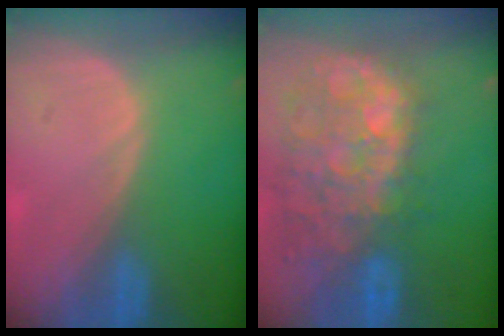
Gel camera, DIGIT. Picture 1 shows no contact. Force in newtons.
{"total": 13.5, "press": 11.6, "slide": 6.8}